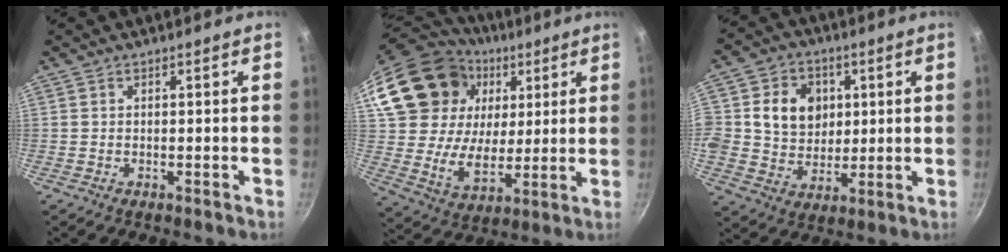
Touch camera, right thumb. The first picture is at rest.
{"total": 26.7, "force": [10.0, 20.0, 14.6], "torque": [-0.259, 0.007, 0.189]}
{"total": 13.5, "force": [2.4, 11.6, 6.5], "torque": [-0.089, 0.002, 0.037]}